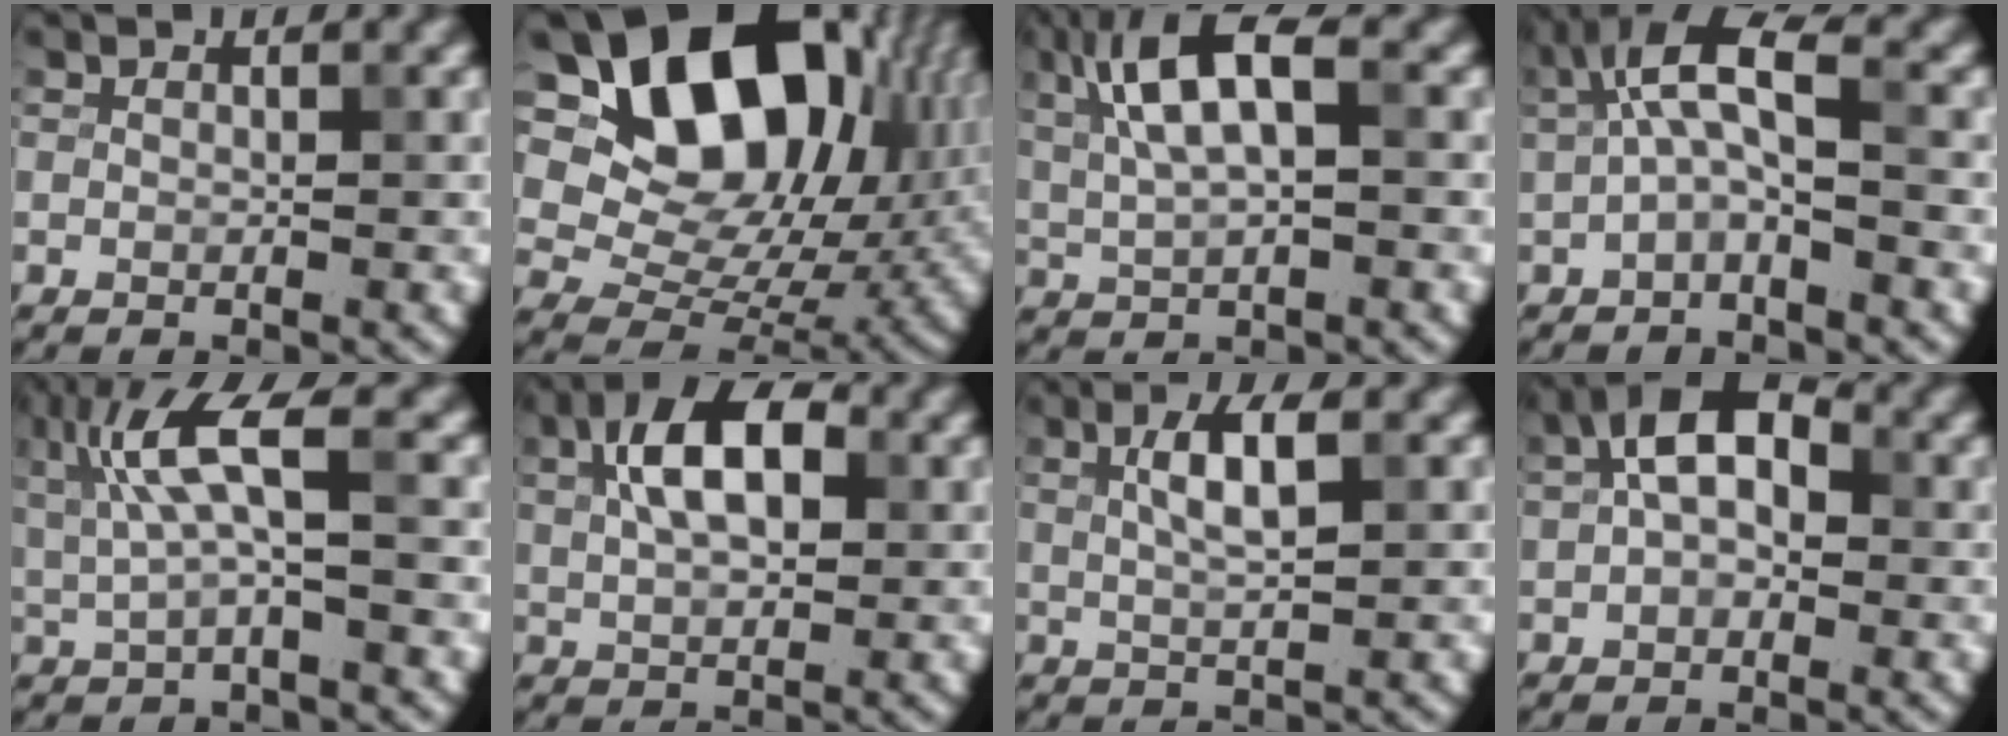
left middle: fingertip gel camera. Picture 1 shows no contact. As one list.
[{"total": 17.6, "force": [6.8, 11.4, 11.6], "torque": [-0.188, 0.026, 0.120]}, {"total": 7.1, "force": [2.3, 2.4, 6.3], "torque": [-0.126, 0.015, 0.038]}, {"total": 4.6, "force": [0.4, 1.3, 4.4], "torque": [-0.083, 0.014, 0.000]}, {"total": 5.6, "force": [1.5, 1.2, 5.3], "torque": [-0.111, 0.005, 0.028]}, {"total": 7.3, "force": [2.1, 3.9, 5.8], "torque": [-0.102, 0.019, 0.024]}, {"total": 3.6, "force": [1.1, 0.8, 3.3], "torque": [-0.059, 0.007, 0.019]}, {"total": 6.5, "force": [1.4, 3.9, 5.0], "torque": [-0.083, 0.022, 0.006]}]